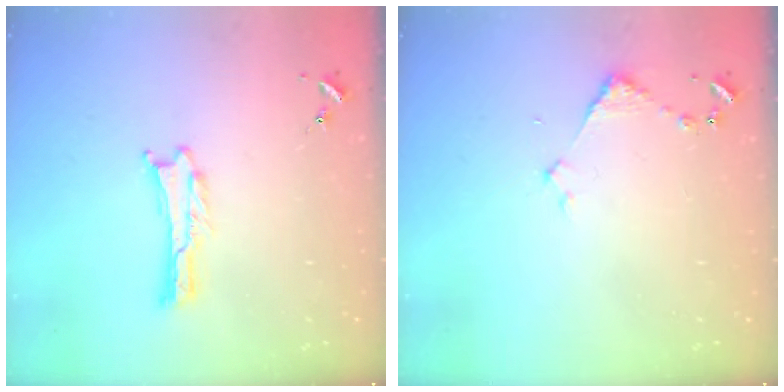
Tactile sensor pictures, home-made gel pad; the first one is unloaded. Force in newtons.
{"total": 2.9, "press": 2.9, "slide": 0.3}